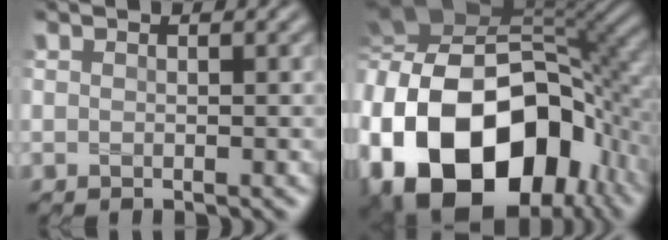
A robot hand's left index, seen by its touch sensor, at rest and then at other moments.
{"total": 20.2, "force": [-5.2, 14.0, 13.6], "torque": [-0.290, -0.032, -0.082]}